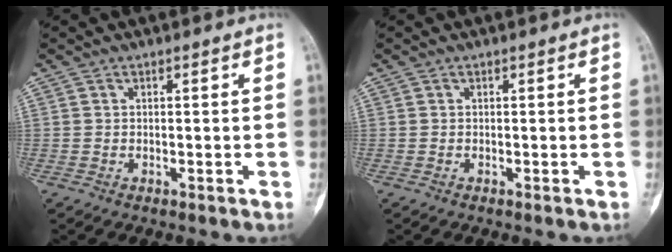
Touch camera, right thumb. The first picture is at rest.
{"total": 0.0}